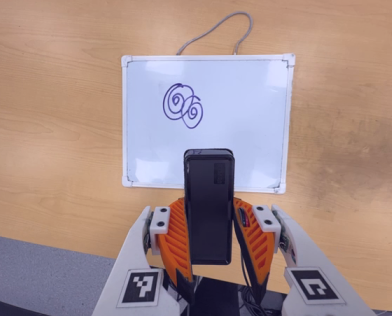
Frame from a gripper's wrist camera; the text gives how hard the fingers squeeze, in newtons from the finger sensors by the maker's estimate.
{"total": 4.0, "left": 2.7, "right": 5.3}